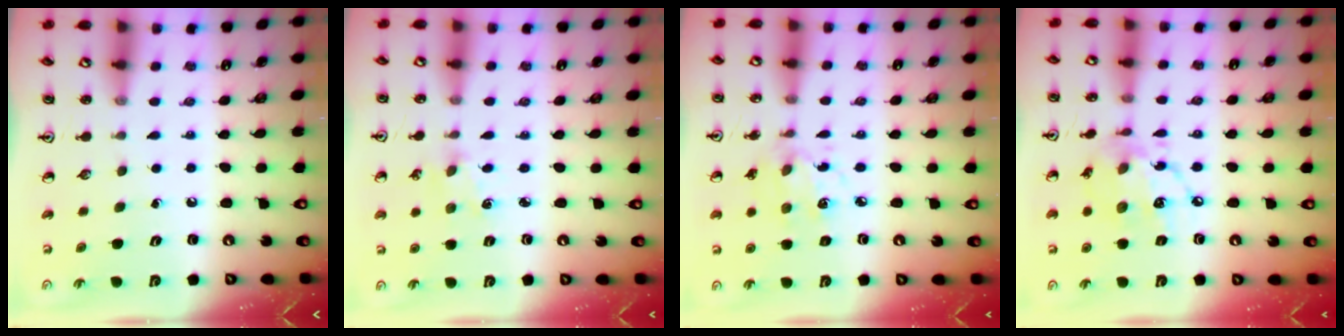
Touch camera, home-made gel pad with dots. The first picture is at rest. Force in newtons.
{"total": 0.8, "press": 0.8, "slide": 0.2}
{"total": 6.1, "press": 6.1, "slide": 0.4}
{"total": 13.5, "press": 13.4, "slide": 1.0}